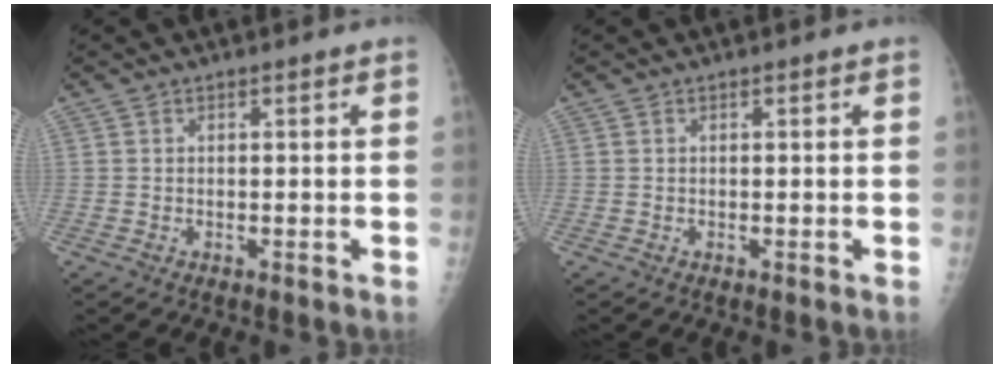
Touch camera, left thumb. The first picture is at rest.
{"total": 0.0}